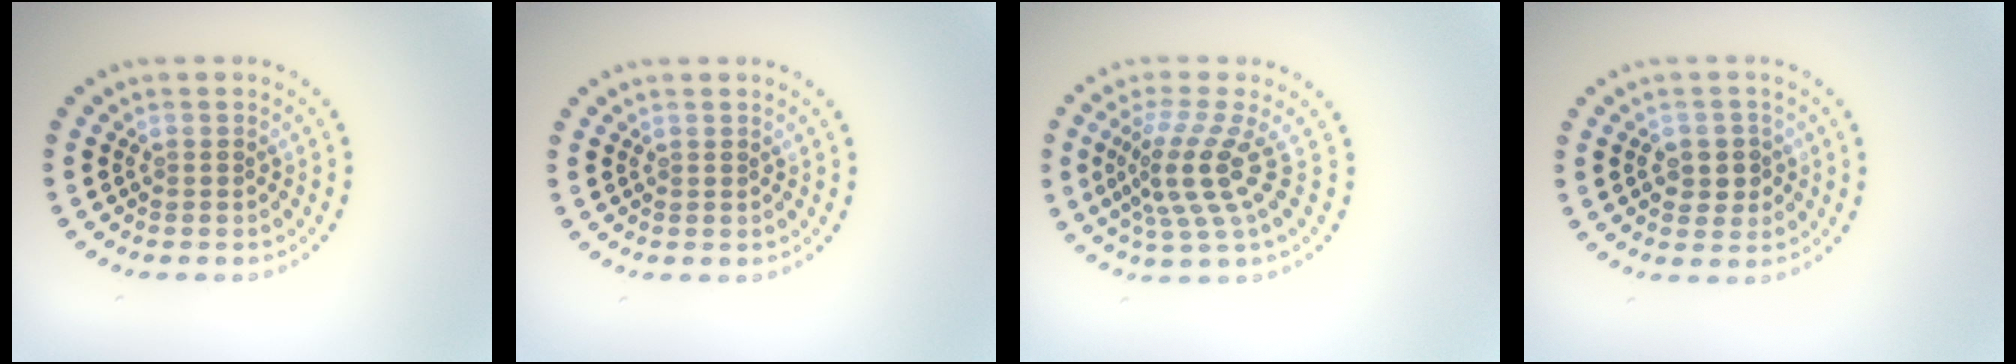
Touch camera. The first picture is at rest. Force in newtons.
{"total": 0.0}
{"total": 4.3, "press": 2.9, "slide": 3.2}
{"total": 2.5, "press": 2.5, "slide": 0.4}